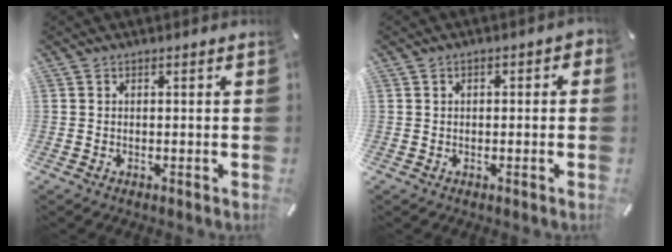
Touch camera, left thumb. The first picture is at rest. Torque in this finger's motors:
{"motor_torque": [0.51, -0.02, 0.16, 0.15, 0.00]}